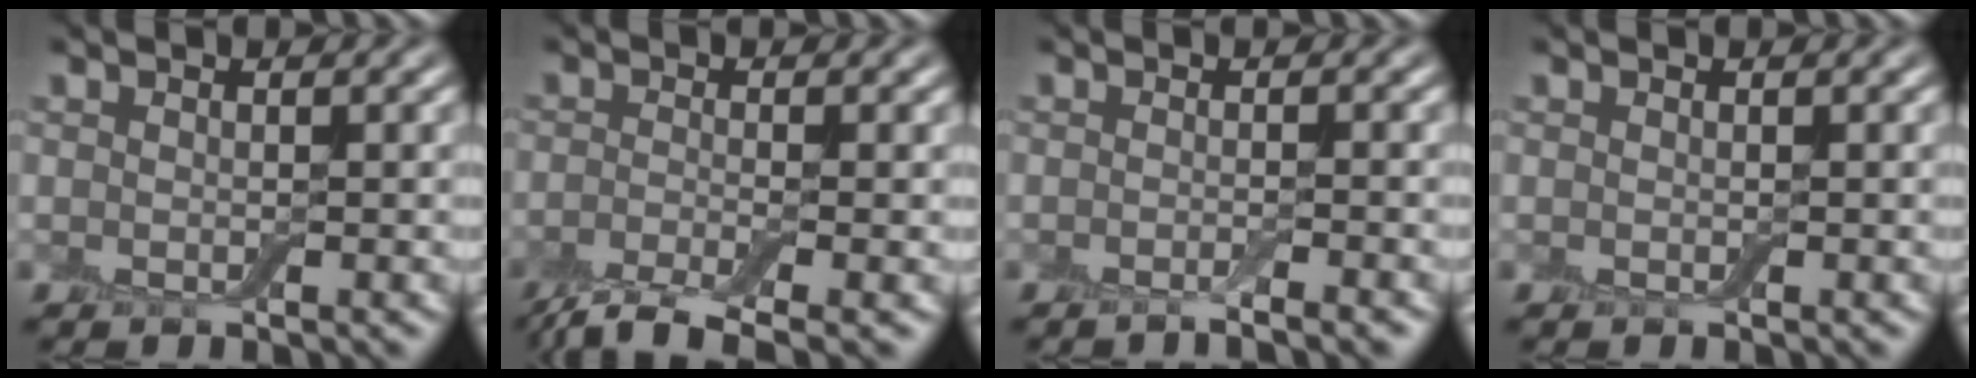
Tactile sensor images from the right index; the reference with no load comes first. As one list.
[{"total": 4.6, "force": [-3.2, 1.2, 3.1], "torque": [-0.055, -0.010, -0.066]}, {"total": 1.8, "force": [-1.2, 0.2, 1.3], "torque": [-0.010, -0.001, -0.023]}, {"total": 0.0}]